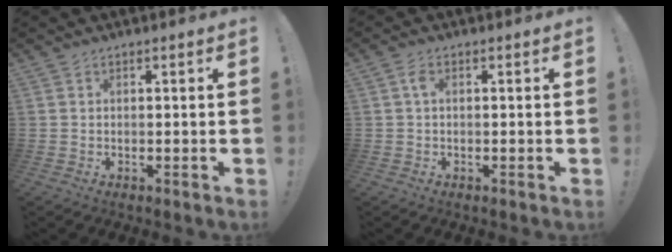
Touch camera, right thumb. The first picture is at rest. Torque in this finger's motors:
{"motor_torque": [0.44, 0.22, 0.19, -0.39, 0.00]}